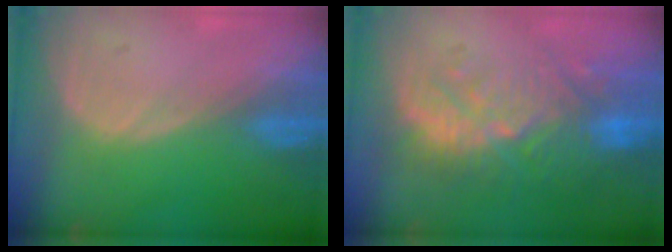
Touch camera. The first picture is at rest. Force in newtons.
{"total": 11.1, "press": 9.8, "slide": 5.3}